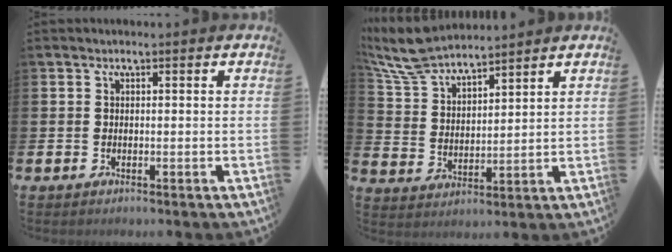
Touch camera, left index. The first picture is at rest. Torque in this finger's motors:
{"motor_torque": [0.25, -0.35, 0.53, 0.21]}